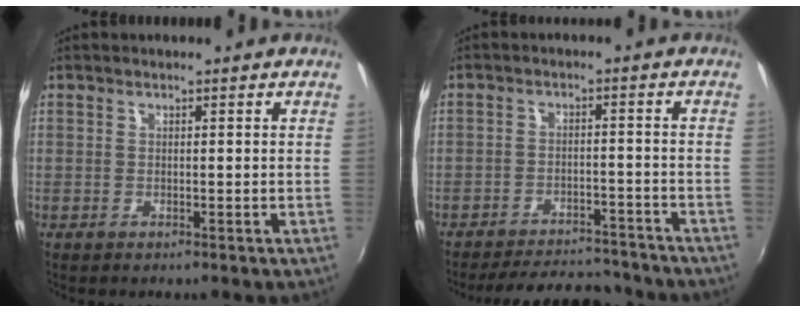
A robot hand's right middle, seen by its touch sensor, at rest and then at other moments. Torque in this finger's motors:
{"motor_torque": [0.91, -1.23, 0.19, 0.05]}